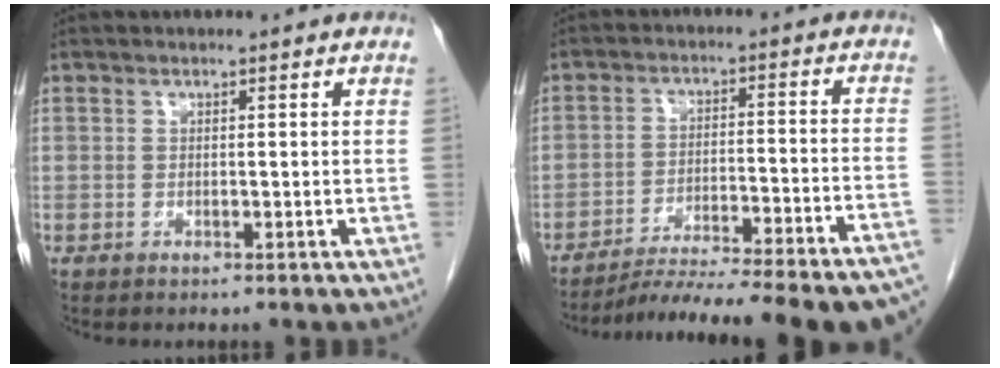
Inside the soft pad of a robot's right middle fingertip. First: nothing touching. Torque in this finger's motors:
{"motor_torque": [1.07, -1.06, 0.32, 0.06]}